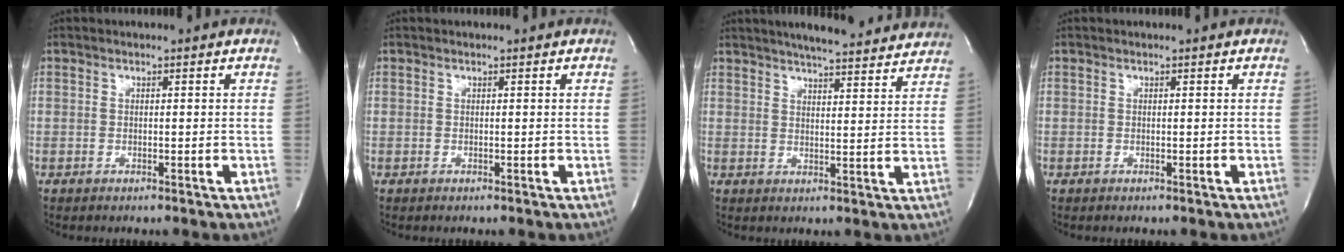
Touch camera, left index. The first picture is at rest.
{"total": 0.0}
{"total": 16.3, "force": [14.8, 2.2, 6.5], "torque": [-0.092, 0.014, 0.186]}
{"total": 0.0}